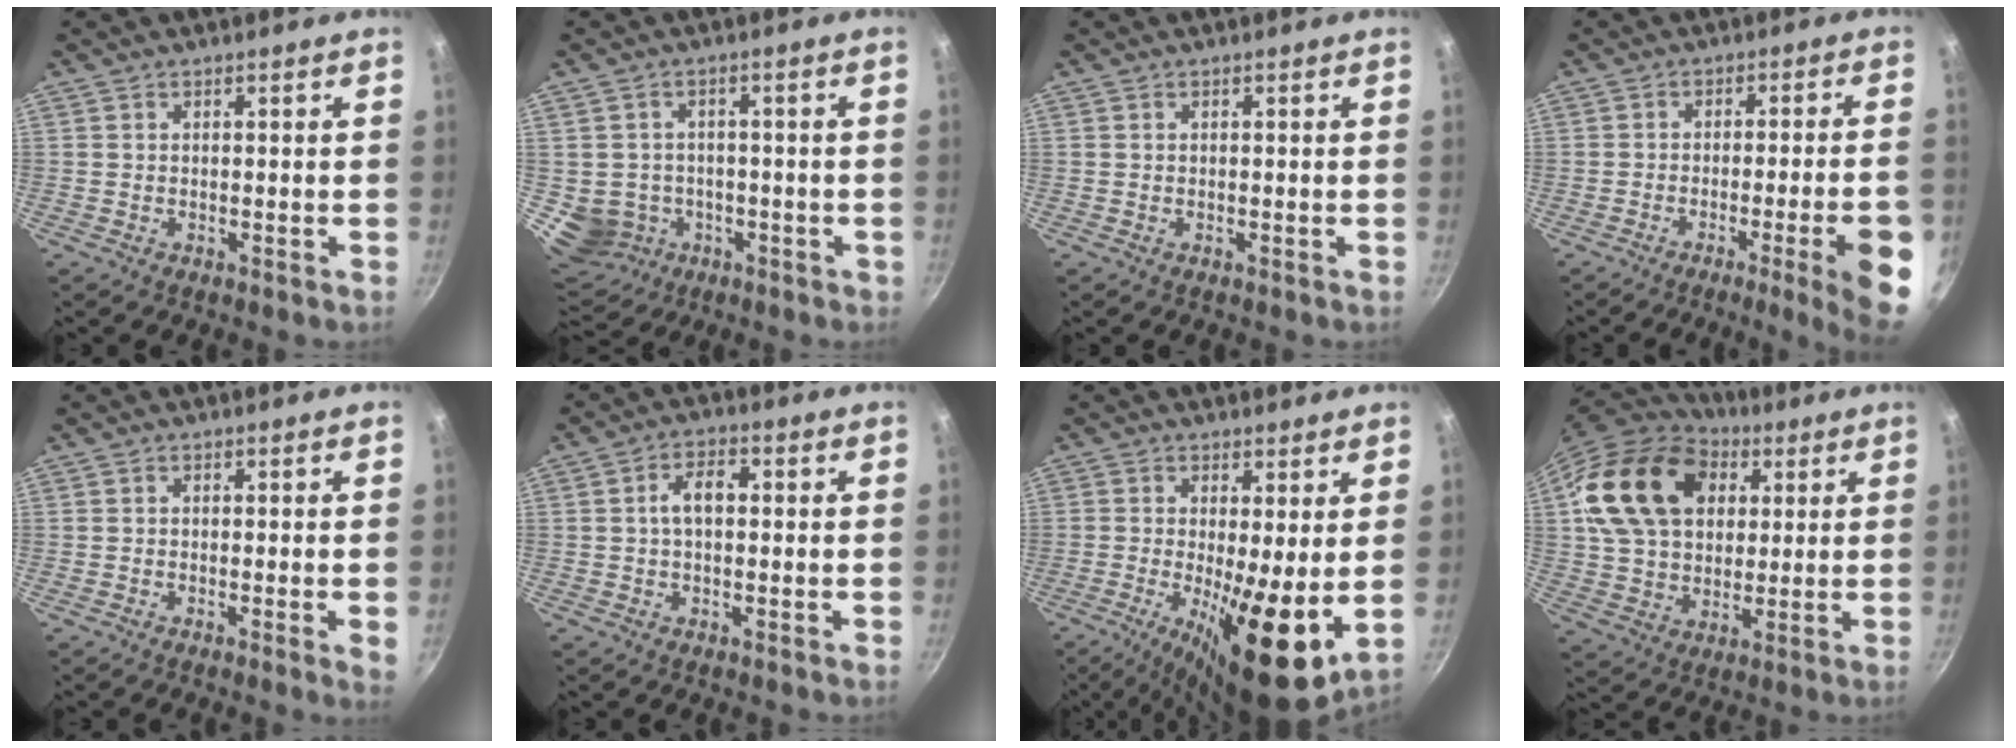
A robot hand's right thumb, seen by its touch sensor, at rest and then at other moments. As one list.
[{"total": 8.8, "force": [-2.0, 8.0, 3.0], "torque": [-0.029, 0.021, -0.008]}, {"total": 0.0}, {"total": 11.7, "force": [-4.6, 0.8, 10.7], "torque": [-0.135, 0.020, -0.054]}, {"total": 2.5, "force": [-0.5, 0.1, 2.4], "torque": [-0.037, -0.009, -0.006]}, {"total": 5.0, "force": [0.4, 2.8, 4.2], "torque": [-0.065, 0.014, 0.002]}, {"total": 14.6, "force": [-1.2, 3.8, 14.1], "torque": [-0.216, -0.032, -0.012]}, {"total": 22.0, "force": [6.8, 15.6, 14.0], "torque": [-0.229, 0.004, 0.118]}]